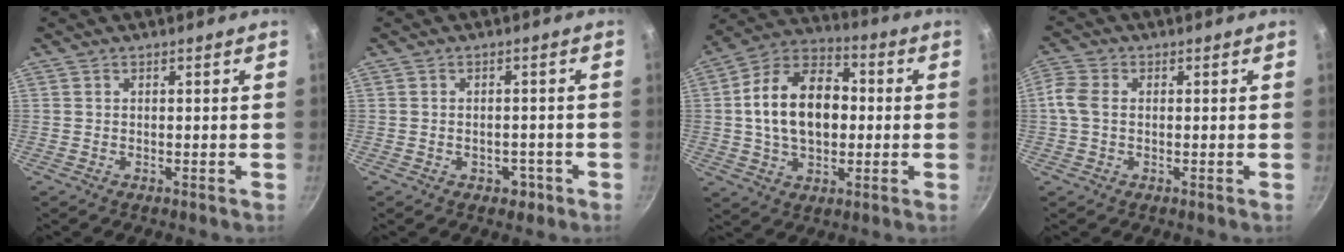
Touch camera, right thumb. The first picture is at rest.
{"total": 2.9, "force": [-1.5, 2.0, 1.5], "torque": [-0.008, 0.013, -0.010]}
{"total": 17.3, "force": [0.5, 11.5, 12.8], "torque": [-0.184, 0.029, -0.004]}
{"total": 4.4, "force": [0.1, 3.1, 3.2], "torque": [-0.075, 0.011, -0.008]}